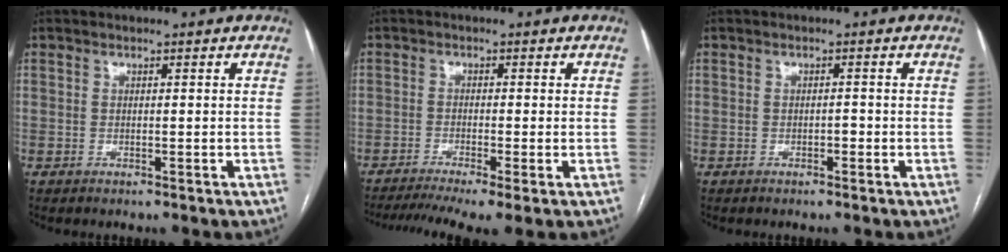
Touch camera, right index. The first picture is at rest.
{"total": 8.1, "force": [-5.5, 1.0, 5.9], "torque": [-0.099, -0.008, -0.093]}
{"total": 0.8, "force": [-0.3, 0.4, 0.6], "torque": [-0.009, 0.003, -0.006]}